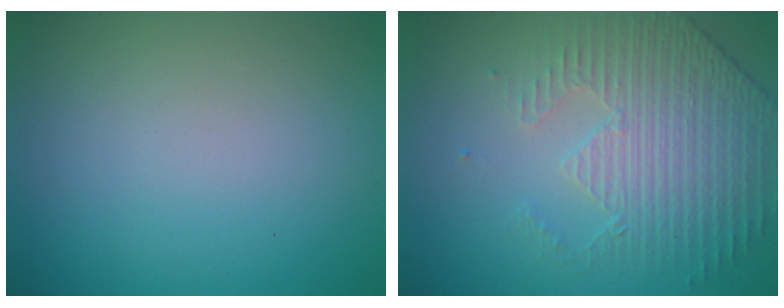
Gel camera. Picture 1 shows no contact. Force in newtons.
{"total": 4.4, "press": 3.6, "slide": 2.5}